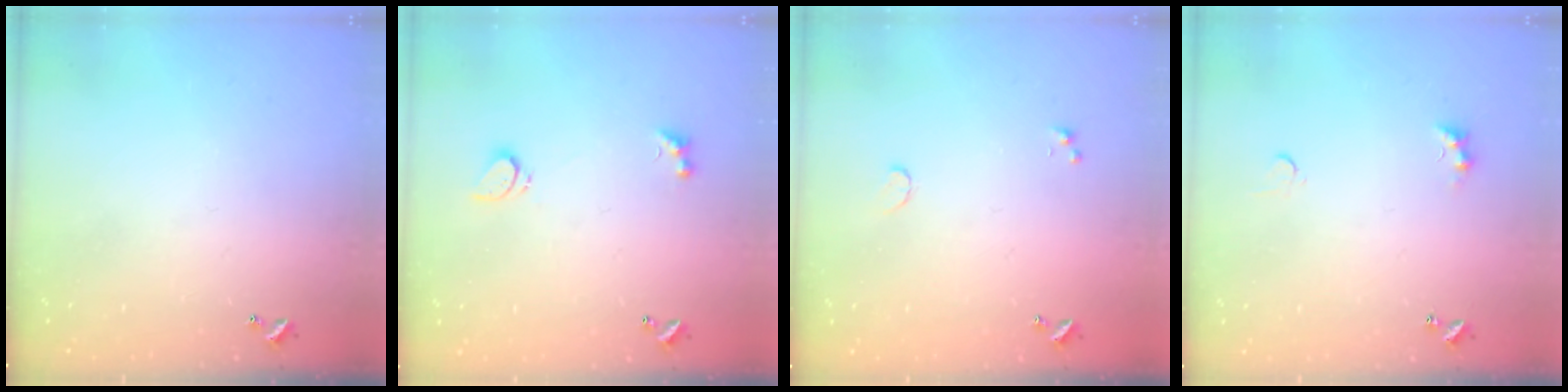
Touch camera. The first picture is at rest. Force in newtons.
{"total": 2.2, "press": 2.1, "slide": 0.6}
{"total": 0.5, "press": 0.4, "slide": 0.3}
{"total": 3.7, "press": 3.6, "slide": 0.5}